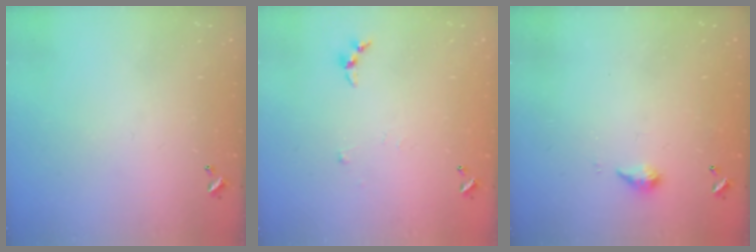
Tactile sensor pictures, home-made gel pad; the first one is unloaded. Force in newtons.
{"total": 3.0, "press": 2.9, "slide": 0.4}
{"total": 4.4, "press": 4.3, "slide": 0.8}